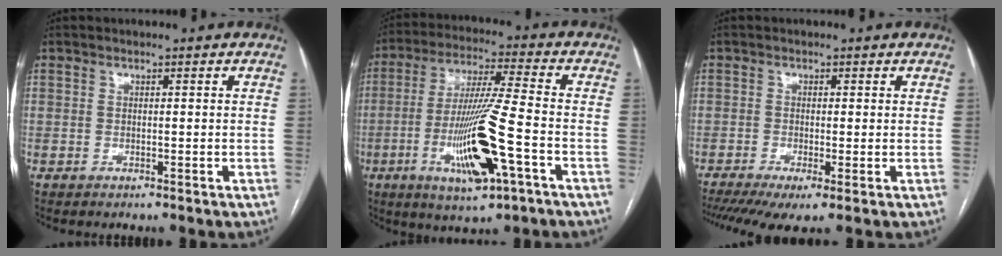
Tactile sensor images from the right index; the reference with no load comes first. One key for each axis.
{"total": 15.0, "fx": -5.1, "fy": 0.6, "fz": 14.2, "tx": -0.281, "ty": -0.015, "tz": -0.088}
{"total": 6.9, "fx": -3.9, "fy": 1.7, "fz": 5.4, "tx": -0.096, "ty": -0.014, "tz": -0.069}